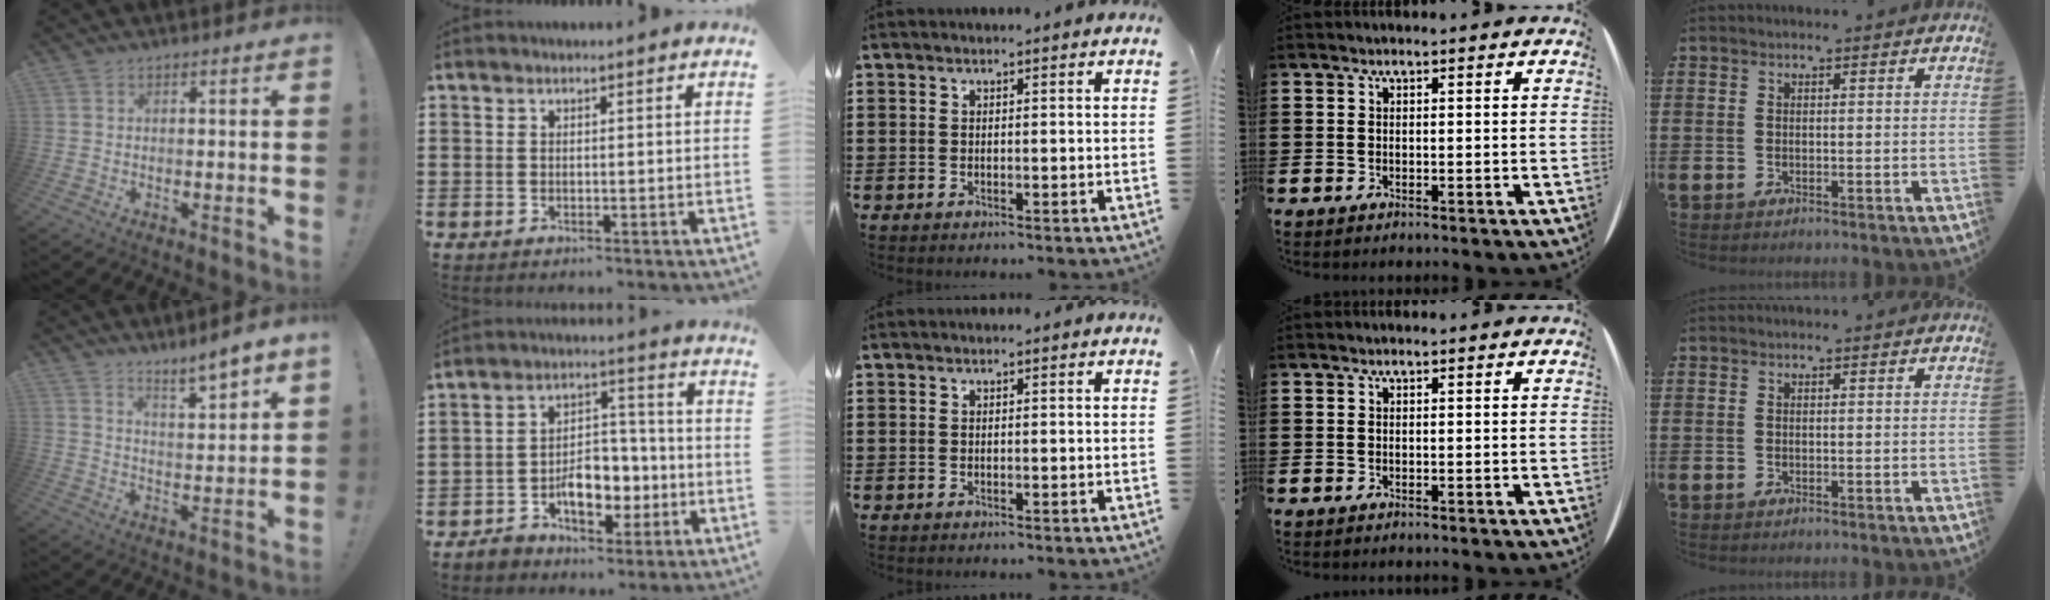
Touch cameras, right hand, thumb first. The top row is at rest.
{"thumb": {"total": 6.6, "force": [5.8, -0.1, 3.2], "torque": [-0.047, -0.050, 0.097]}, "index": {"total": 8.3, "force": [-3.3, 6.0, 4.8], "torque": [-0.057, 0.019, -0.057]}}